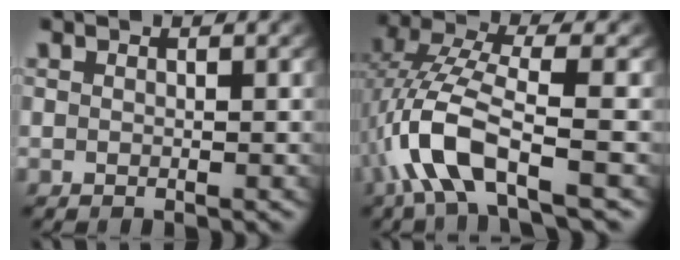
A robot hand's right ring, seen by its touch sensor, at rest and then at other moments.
{"total": 6.5, "force": [-1.4, 2.7, 5.8], "torque": [-0.159, -0.023, -0.011]}